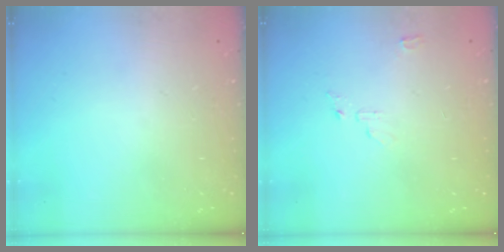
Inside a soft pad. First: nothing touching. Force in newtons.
{"total": 4.7, "press": 4.6, "slide": 0.6}